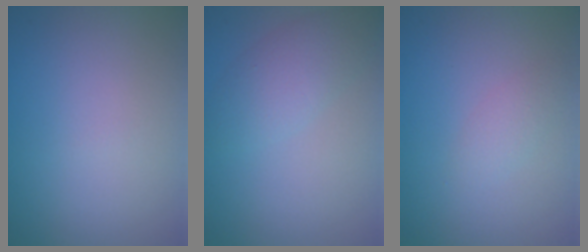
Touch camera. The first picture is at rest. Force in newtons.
{"total": 3.1, "press": 3.1, "slide": 0.1}
{"total": 1.2, "press": 1.2, "slide": 0.1}